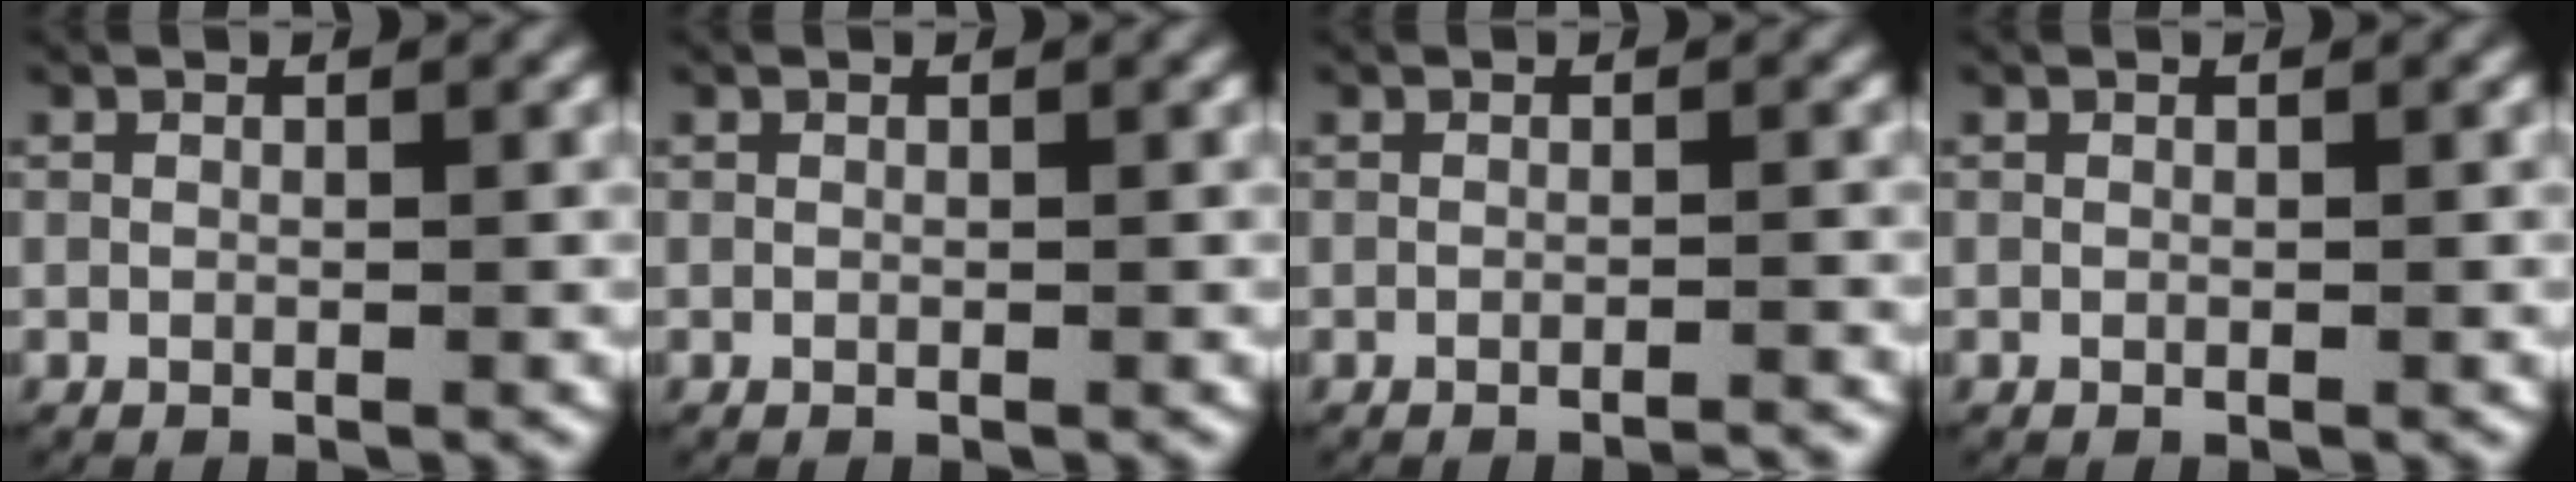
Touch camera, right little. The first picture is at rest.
{"total": 0.0}
{"total": 1.6, "force": [-1.6, 0.0, 0.5], "torque": [-0.005, 0.000, -0.024]}
{"total": 0.0}